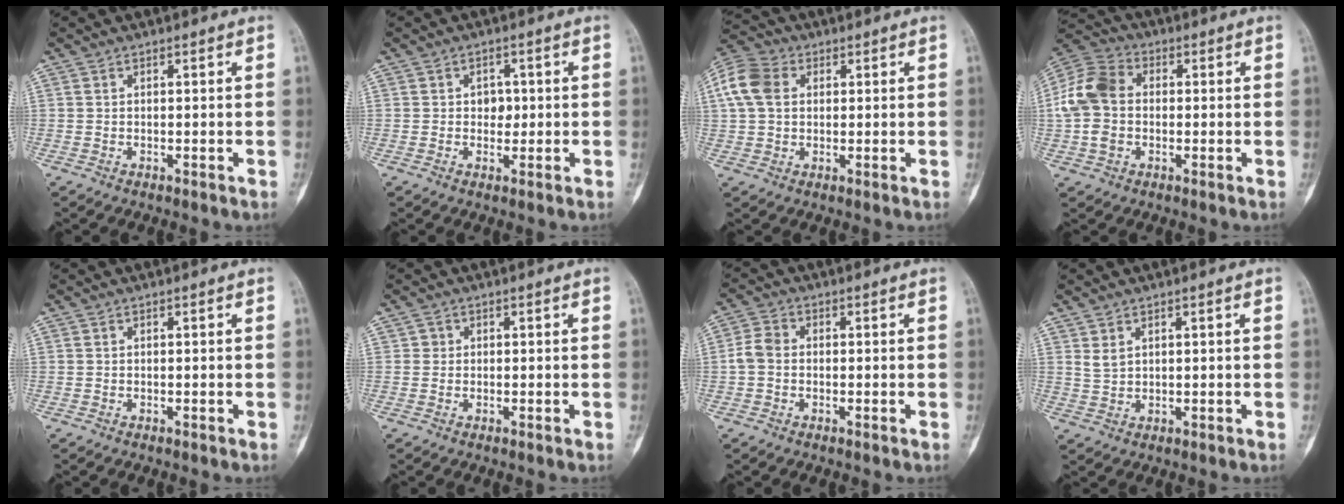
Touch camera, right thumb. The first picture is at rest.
{"total": 2.6, "force": [0.1, 2.1, 1.6], "torque": [-0.003, 0.005, -0.002]}
{"total": 10.3, "force": [2.4, 7.7, 6.3], "torque": [-0.129, 0.020, 0.039]}
{"total": 11.1, "force": [0.0, 8.3, 7.4], "torque": [-0.151, 0.028, -0.009]}
{"total": 0.0}
{"total": 1.0, "force": [0.1, 1.0, 0.1], "torque": [0.006, 0.003, 0.001]}
{"total": 3.7, "force": [-0.4, 2.9, 2.4], "torque": [-0.047, 0.010, -0.016]}
{"total": 2.2, "force": [1.3, 1.3, 1.3], "torque": [-0.023, -0.007, 0.034]}